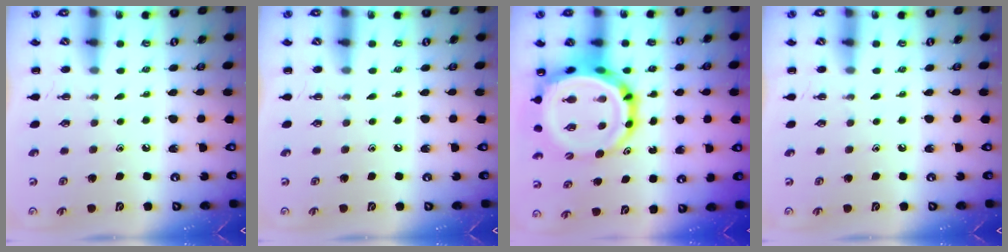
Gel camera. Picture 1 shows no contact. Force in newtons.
{"total": 0.0}
{"total": 17.7, "press": 17.1, "slide": 4.7}
{"total": 0.0}